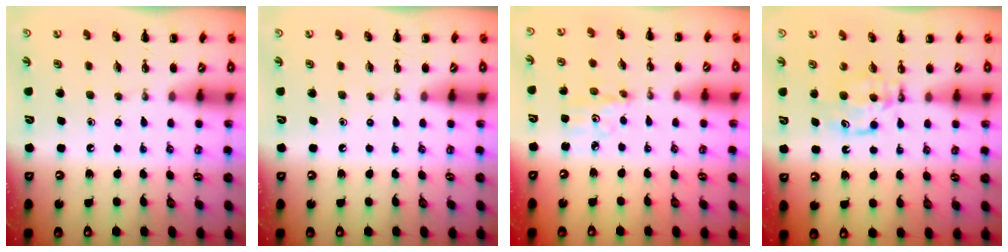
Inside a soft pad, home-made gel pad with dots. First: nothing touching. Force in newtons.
{"total": 0.0}
{"total": 4.4, "press": 4.2, "slide": 1.6}
{"total": 5.3, "press": 5.3, "slide": 1.0}